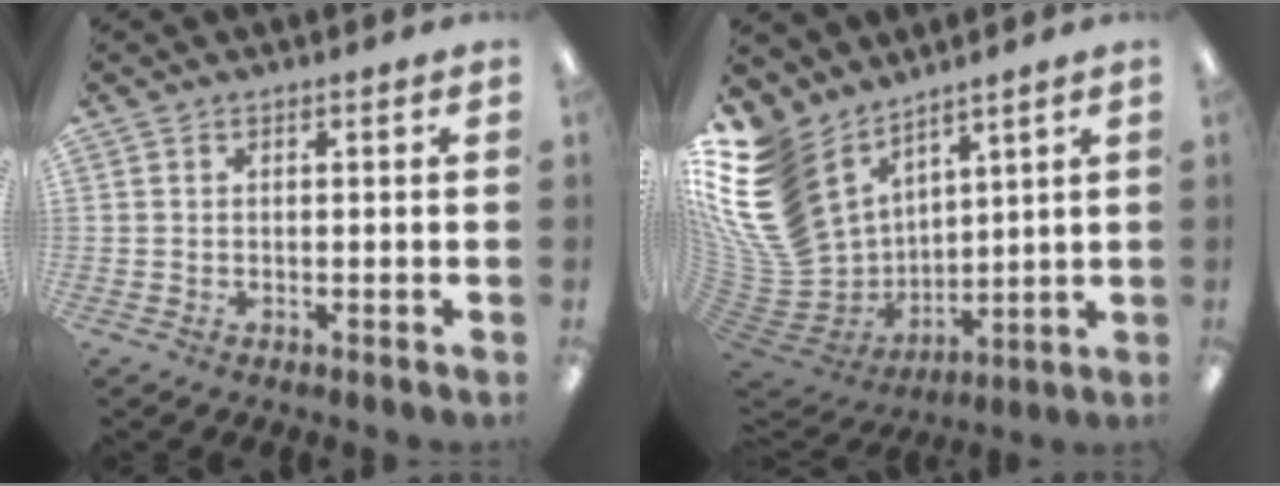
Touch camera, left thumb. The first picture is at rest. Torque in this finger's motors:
{"motor_torque": [1.96, 0.15, 1.34, -1.43, 1.05]}